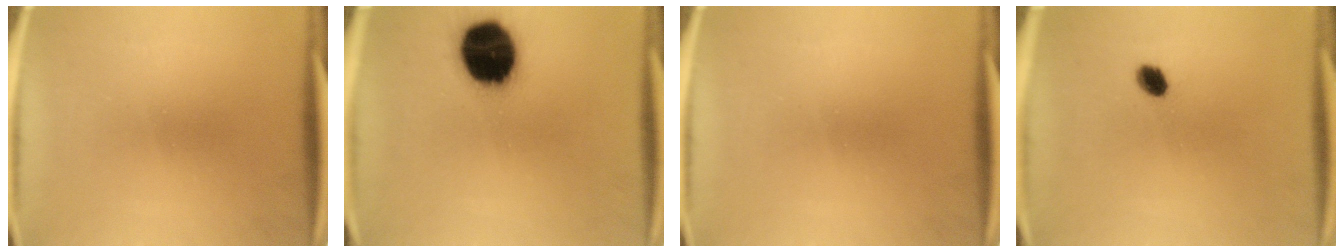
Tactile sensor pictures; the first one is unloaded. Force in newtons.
{"total": 19.8}
{"total": 0.0}
{"total": 2.9}